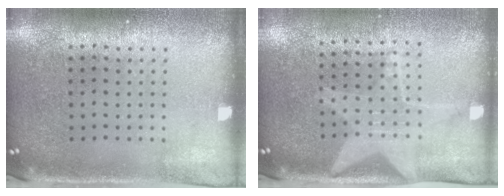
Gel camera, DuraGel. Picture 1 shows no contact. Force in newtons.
{"total": 1.9, "press": 1.6, "slide": 1.1}